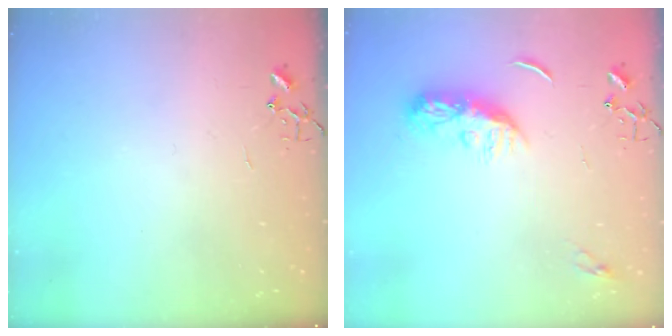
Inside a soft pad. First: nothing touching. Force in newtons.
{"total": 8.4, "press": 8.4, "slide": 0.4}